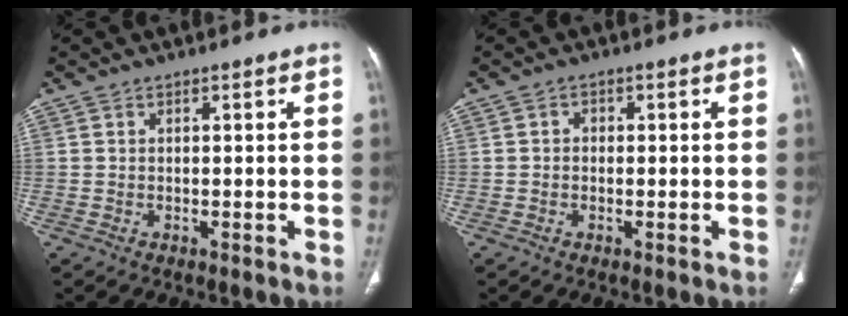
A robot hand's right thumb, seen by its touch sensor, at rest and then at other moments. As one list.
[{"total": 1.5, "force": [0.0, 1.3, 0.7], "torque": [-0.004, 0.006, -0.004]}]